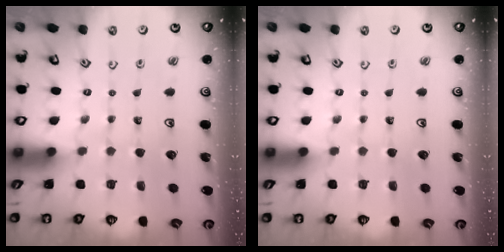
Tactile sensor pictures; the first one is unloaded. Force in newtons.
{"total": 0.0}